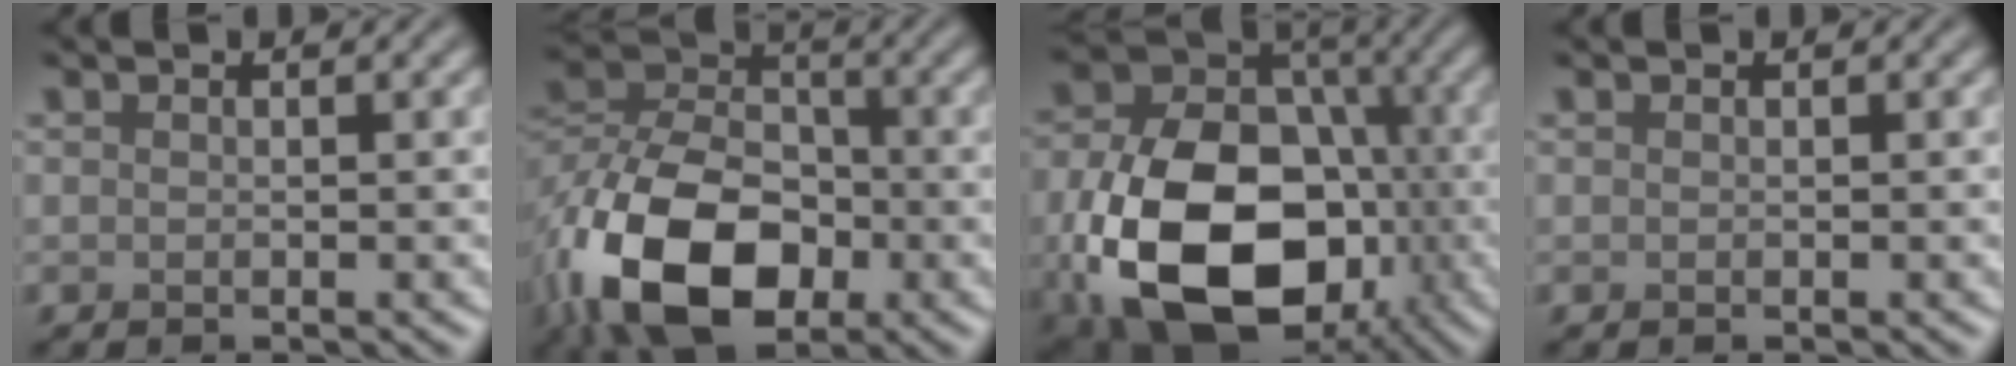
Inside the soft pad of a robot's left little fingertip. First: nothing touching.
{"total": 12.4, "force": [-5.2, 7.6, 8.3], "torque": [-0.177, -0.011, -0.103]}
{"total": 16.0, "force": [-4.3, 11.1, 10.6], "torque": [-0.208, -0.046, -0.071]}
{"total": 0.0}